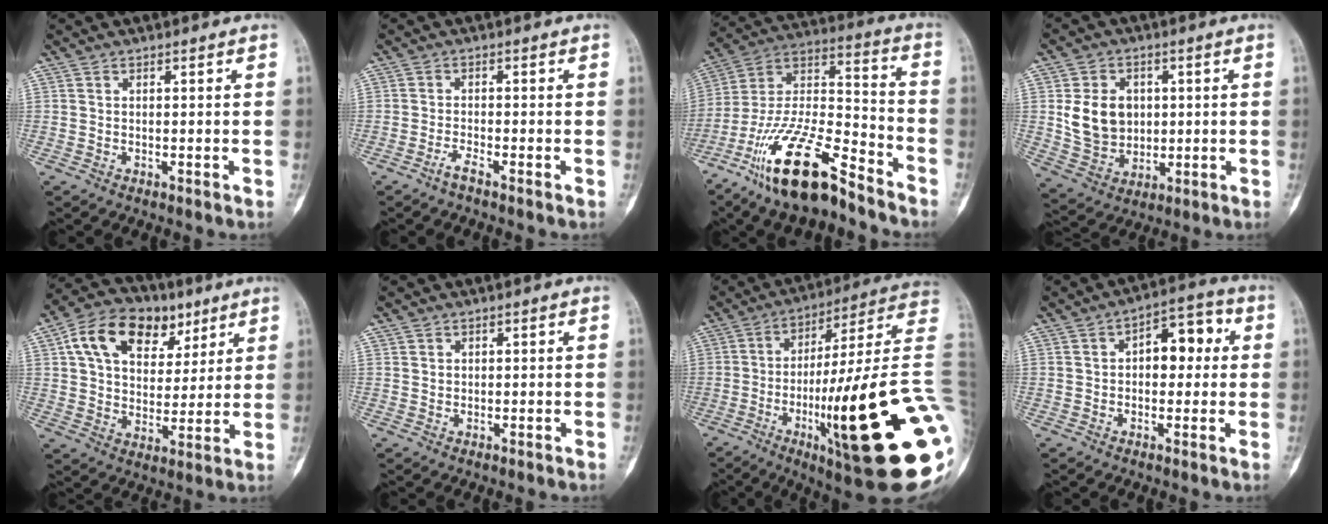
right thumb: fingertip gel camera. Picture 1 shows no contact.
{"total": 1.7, "force": [-1.4, -0.1, 1.0], "torque": [-0.027, 0.003, -0.031]}
{"total": 20.7, "force": [-14.2, 6.3, 13.6], "torque": [-0.270, 0.074, -0.259]}
{"total": 10.5, "force": [1.4, 8.6, 5.9], "torque": [-0.070, -0.009, 0.035]}
{"total": 17.7, "force": [8.1, 11.7, 10.6], "torque": [-0.142, -0.003, 0.134]}
{"total": 1.0, "force": [0.5, 0.9, 0.1], "torque": [0.013, -0.001, 0.005]}
{"total": 33.2, "force": [-6.8, 5.3, 32.1], "torque": [-0.404, 0.001, -0.107]}
{"total": 8.7, "force": [1.2, 5.2, 6.9], "torque": [-0.064, 0.025, 0.011]}